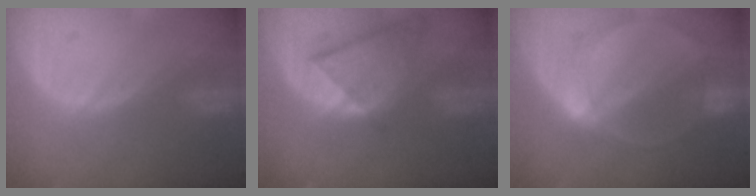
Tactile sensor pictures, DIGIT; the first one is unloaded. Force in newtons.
{"total": 8.2, "press": 7.3, "slide": 3.8}
{"total": 6.1, "press": 5.6, "slide": 2.4}